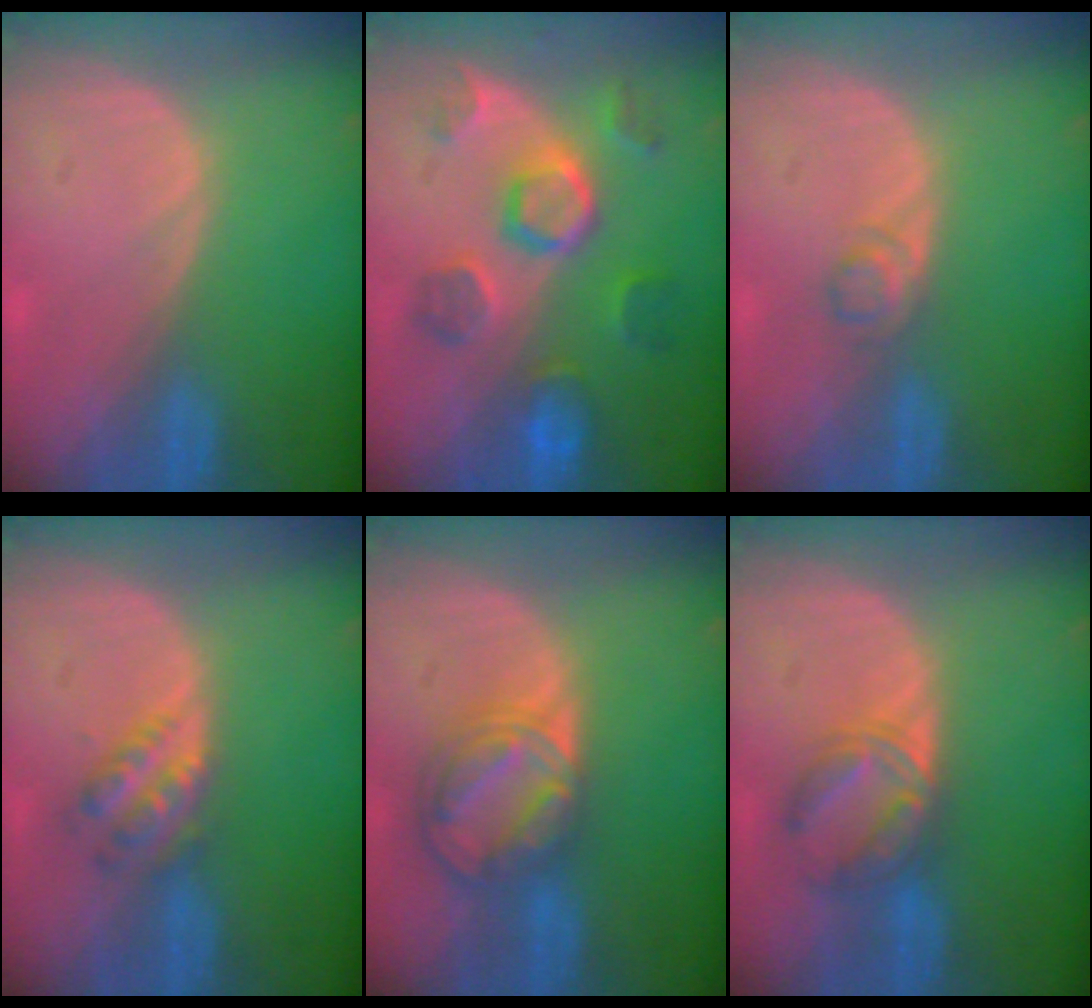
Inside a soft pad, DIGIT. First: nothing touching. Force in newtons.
{"total": 8.5, "press": 8.4, "slide": 0.8}
{"total": 1.9, "press": 1.8, "slide": 0.2}
{"total": 4.6, "press": 4.1, "slide": 2.2}
{"total": 8.7, "press": 7.3, "slide": 4.6}
{"total": 5.8, "press": 5.7, "slide": 0.9}